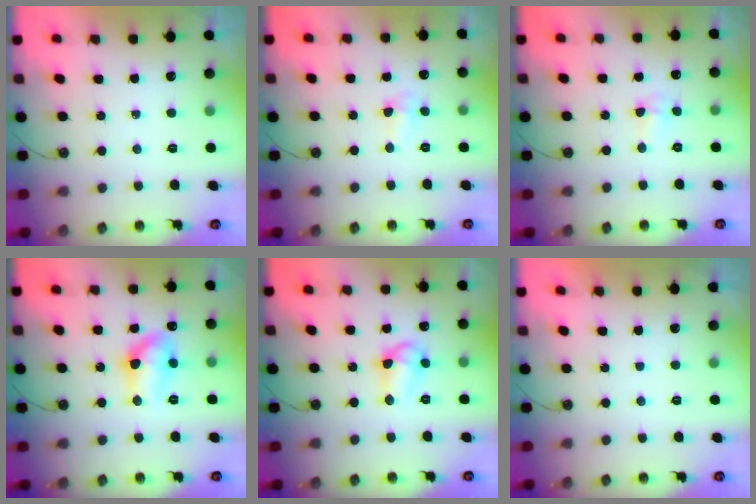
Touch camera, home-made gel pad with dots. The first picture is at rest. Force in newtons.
{"total": 4.6, "press": 3.0, "slide": 3.4}
{"total": 3.0, "press": 2.8, "slide": 1.1}
{"total": 10.9, "press": 10.9, "slide": 0.8}
{"total": 8.8, "press": 8.8, "slide": 0.7}
{"total": 0.0}